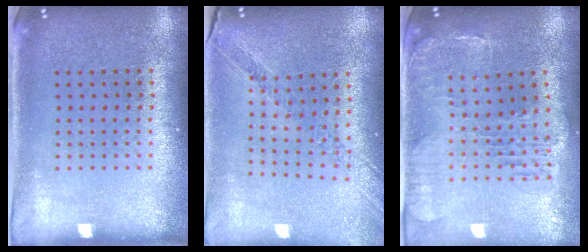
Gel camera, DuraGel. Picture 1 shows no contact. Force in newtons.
{"total": 0.9, "press": 0.9, "slide": 0.3}
{"total": 1.5, "press": 1.4, "slide": 0.4}